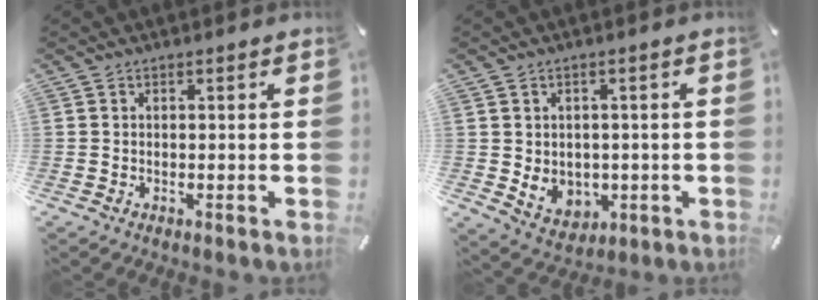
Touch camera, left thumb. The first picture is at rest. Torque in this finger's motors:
{"motor_torque": [-0.13, 0.27, 0.07, 0.01, 0.03]}